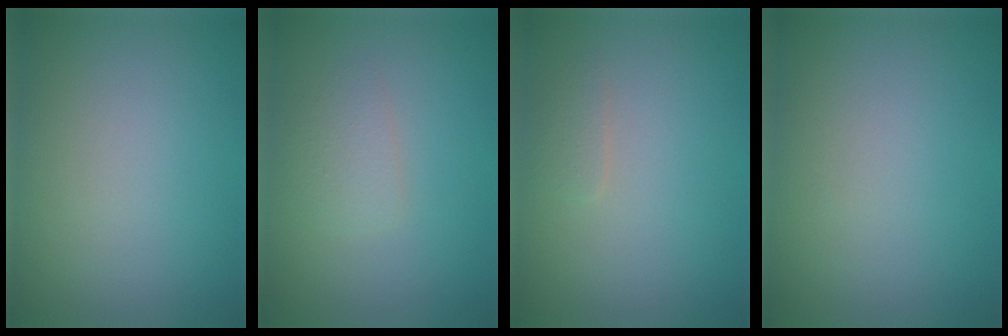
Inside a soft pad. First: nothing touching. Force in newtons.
{"total": 1.6, "press": 1.6, "slide": 0.0}
{"total": 0.8, "press": 0.8, "slide": 0.0}
{"total": 0.0}